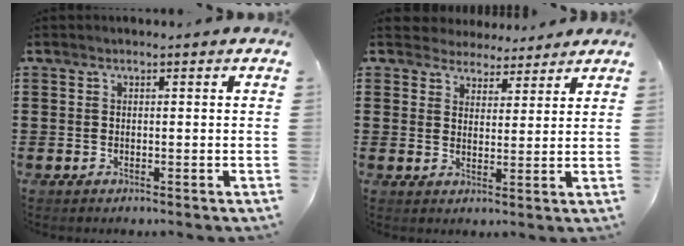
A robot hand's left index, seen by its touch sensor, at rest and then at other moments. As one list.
[{"total": 3.8, "force": [3.5, 1.4, -0.2], "torque": [-0.014, -0.008, 0.065]}]